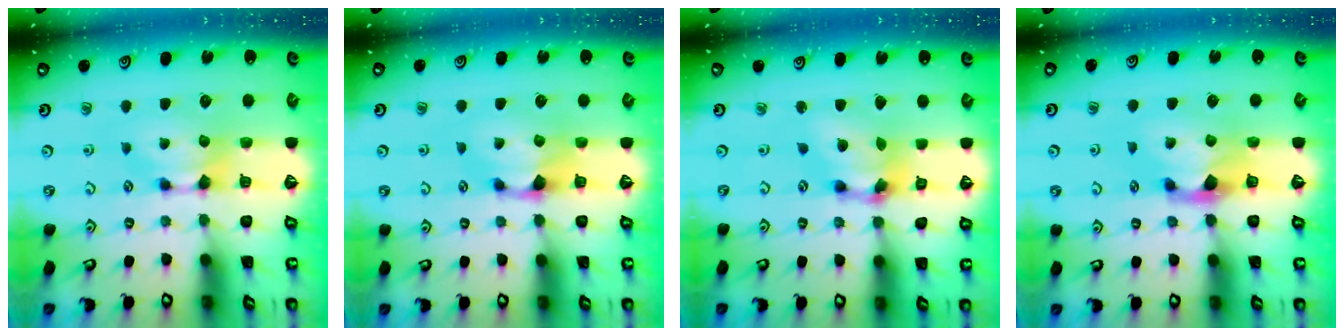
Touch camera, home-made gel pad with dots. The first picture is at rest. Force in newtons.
{"total": 1.2, "press": 0.8, "slide": 0.9}
{"total": 6.2, "press": 5.7, "slide": 2.3}
{"total": 2.1, "press": 1.6, "slide": 1.2}